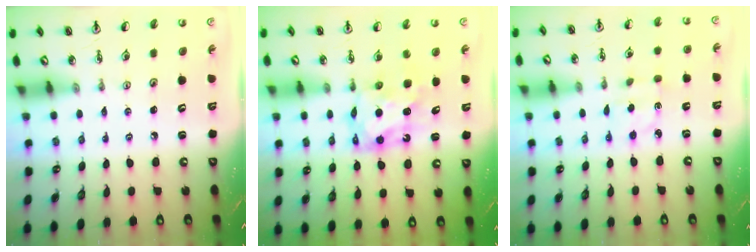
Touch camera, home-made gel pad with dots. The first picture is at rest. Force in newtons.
{"total": 6.3, "press": 6.3, "slide": 0.4}
{"total": 2.6, "press": 2.5, "slide": 0.7}